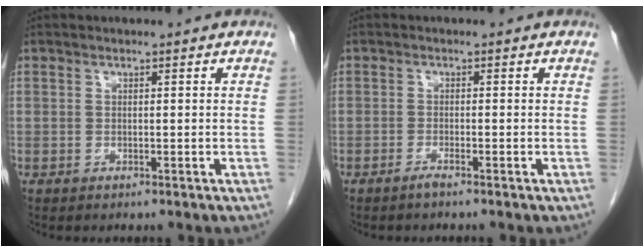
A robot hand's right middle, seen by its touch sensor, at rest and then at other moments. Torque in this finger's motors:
{"motor_torque": [-0.02, 0.09, 0.03, 0.00]}